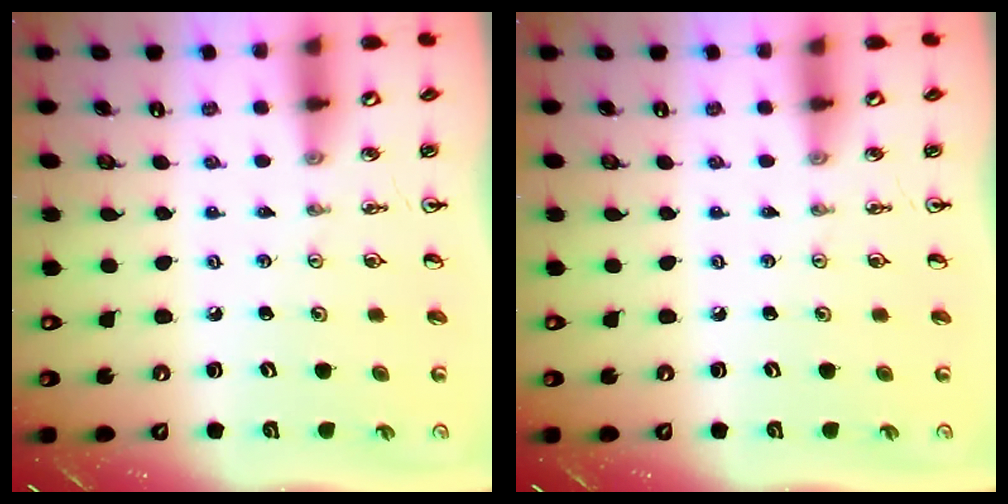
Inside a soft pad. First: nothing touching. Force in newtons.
{"total": 0.0}